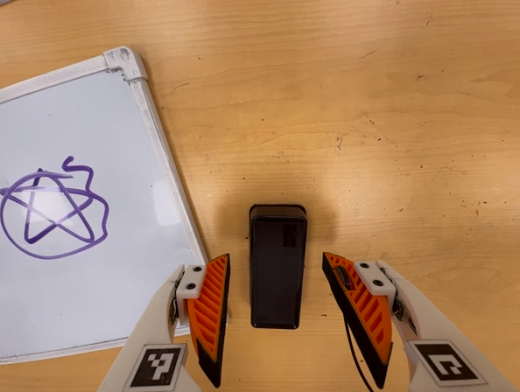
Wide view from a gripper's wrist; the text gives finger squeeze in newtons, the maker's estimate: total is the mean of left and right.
{"total": 0.0}